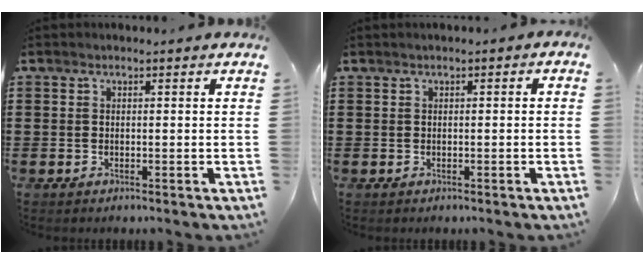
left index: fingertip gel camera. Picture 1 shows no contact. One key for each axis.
{"total": 0.5, "fx": -0.3, "fy": 0.3, "fz": 0.3, "tx": -0.008, "ty": -0.001, "tz": -0.005}